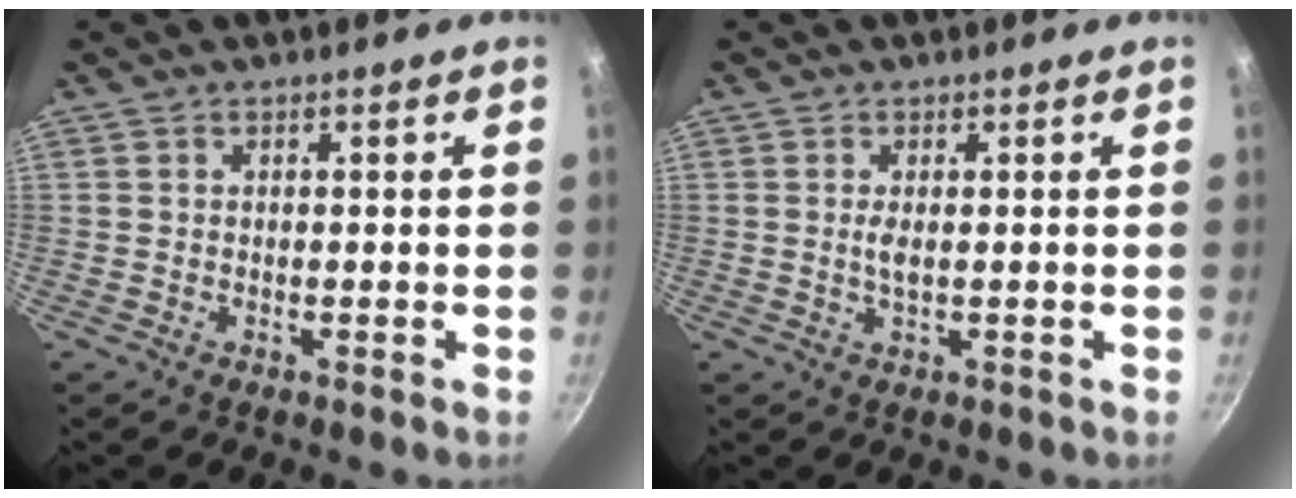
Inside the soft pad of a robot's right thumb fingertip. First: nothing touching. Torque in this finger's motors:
{"motor_torque": [0.71, 0.51, 0.41, -0.25, -0.02]}